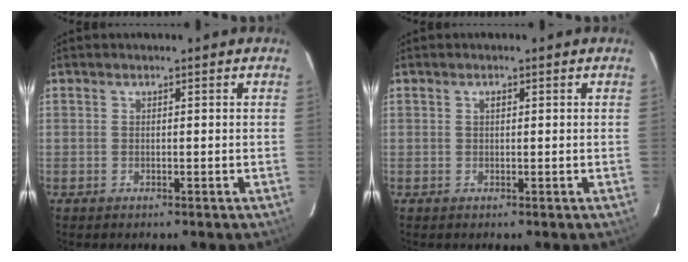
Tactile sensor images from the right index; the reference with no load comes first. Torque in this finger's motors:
{"motor_torque": [0.07, -0.03, 0.05, 0.02]}